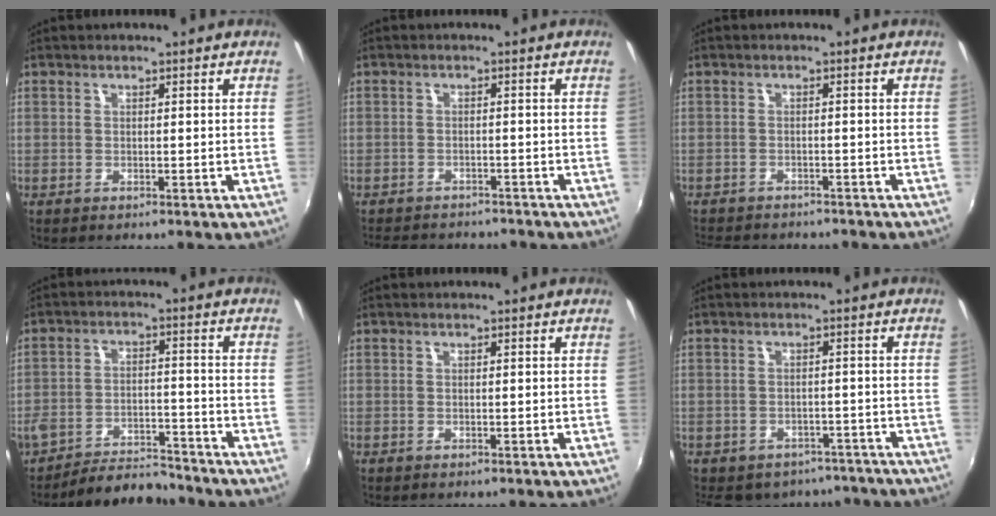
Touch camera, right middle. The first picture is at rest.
{"total": 8.4, "force": [-7.5, 2.9, 2.5], "torque": [-0.069, 0.000, -0.109]}
{"total": 8.6, "force": [-7.8, 2.2, 3.0], "torque": [-0.076, -0.015, -0.116]}
{"total": 9.0, "force": [-8.5, 1.8, 2.0], "torque": [-0.057, 0.002, -0.134]}
{"total": 0.0}
{"total": 12.0, "force": [-9.6, 6.1, 3.7], "torque": [-0.084, 0.008, -0.109]}